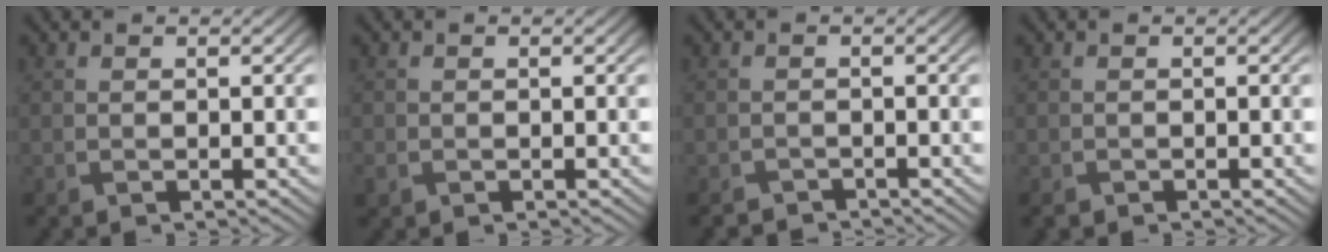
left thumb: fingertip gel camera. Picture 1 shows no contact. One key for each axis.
{"total": 1.2, "fx": -0.7, "fy": 0.9, "fz": 0.3, "tx": -0.010, "ty": -0.007, "tz": -0.016}
{"total": 2.1, "fx": -2.1, "fy": 0.4, "fz": 0.2, "tx": -0.003, "ty": -0.006, "tz": -0.039}
{"total": 0.7, "fx": -0.6, "fy": 0.4, "fz": 0.1, "tx": -0.002, "ty": -0.004, "tz": -0.013}